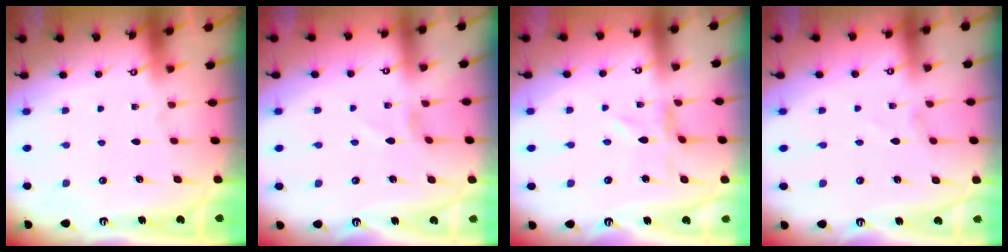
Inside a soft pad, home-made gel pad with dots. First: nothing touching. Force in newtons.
{"total": 1.1, "press": 1.0, "slide": 0.3}
{"total": 1.3, "press": 1.2, "slide": 0.3}
{"total": 1.5, "press": 1.5, "slide": 0.0}